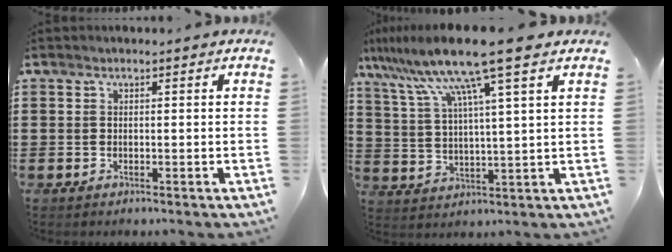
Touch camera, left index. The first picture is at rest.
{"total": 12.0, "force": [8.5, -0.4, 8.5], "torque": [-0.198, -0.030, 0.137]}